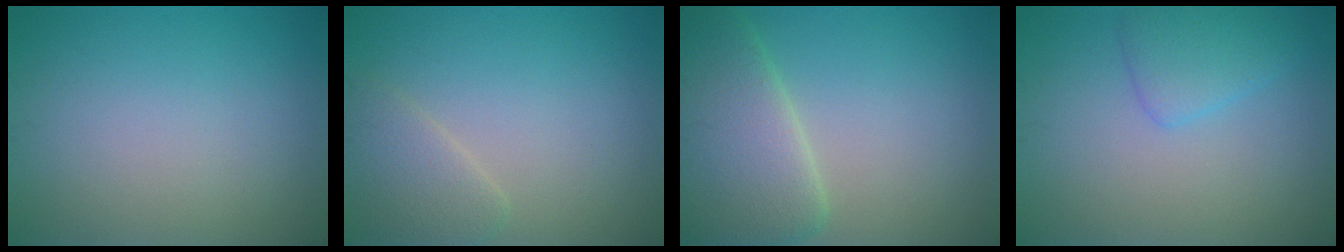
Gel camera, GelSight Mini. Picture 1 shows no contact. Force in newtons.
{"total": 2.5, "press": 2.5, "slide": 0.1}
{"total": 7.5, "press": 7.5, "slide": 0.4}
{"total": 2.6, "press": 2.6, "slide": 0.1}